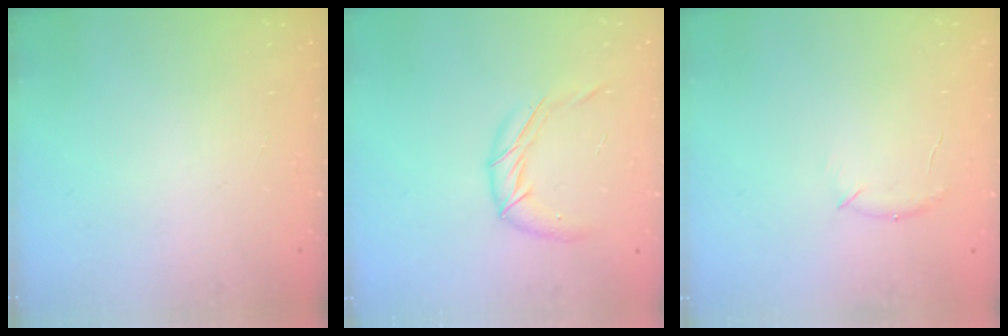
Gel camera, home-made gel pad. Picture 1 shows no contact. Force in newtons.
{"total": 9.5, "press": 9.4, "slide": 1.1}
{"total": 6.9, "press": 6.7, "slide": 1.8}